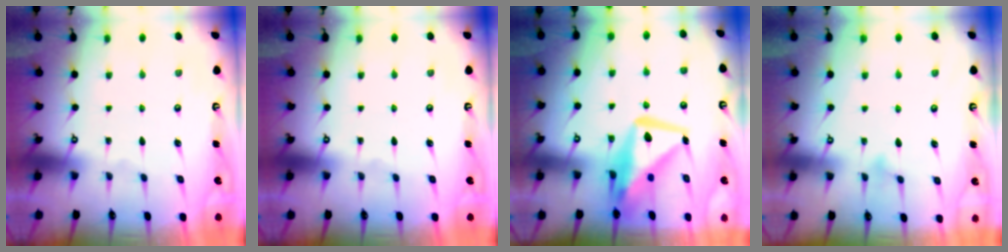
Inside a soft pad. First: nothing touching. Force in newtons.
{"total": 0.0}
{"total": 13.4, "press": 13.4, "slide": 1.3}
{"total": 5.9, "press": 5.9, "slide": 0.6}